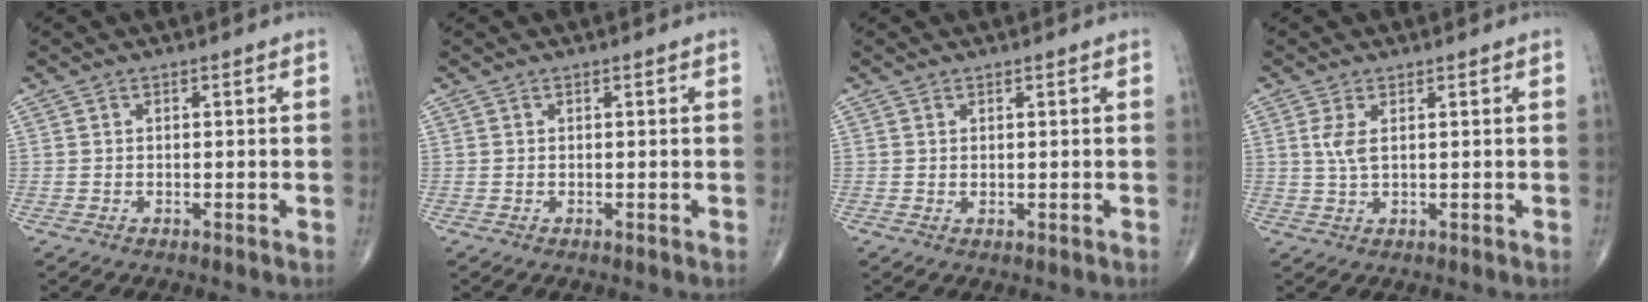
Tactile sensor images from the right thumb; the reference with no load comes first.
{"total": 0.0}
{"total": 0.5, "force": [0.1, 0.2, 0.4], "torque": [-0.009, -0.002, 0.004]}
{"total": 3.0, "force": [0.9, 1.1, 2.7], "torque": [-0.065, -0.001, 0.023]}